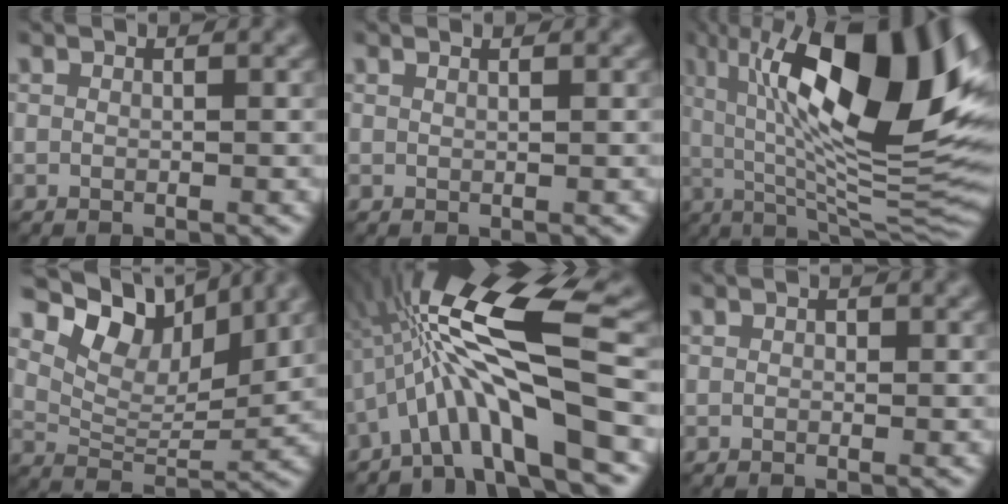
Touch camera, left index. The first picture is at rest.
{"total": 0.7, "force": [0.5, 0.2, 0.4], "torque": [-0.002, 0.002, 0.002]}
{"total": 16.3, "force": [4.3, 5.0, 14.9], "torque": [-0.222, 0.008, 0.064]}
{"total": 7.7, "force": [5.1, 3.7, 4.3], "torque": [-0.072, 0.003, 0.089]}
{"total": 12.0, "force": [-1.7, 2.2, 11.7], "torque": [-0.205, 0.031, -0.030]}
{"total": 0.0}